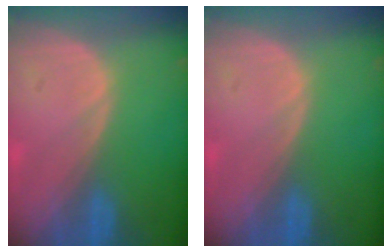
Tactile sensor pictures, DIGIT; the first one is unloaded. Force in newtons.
{"total": 0.0}